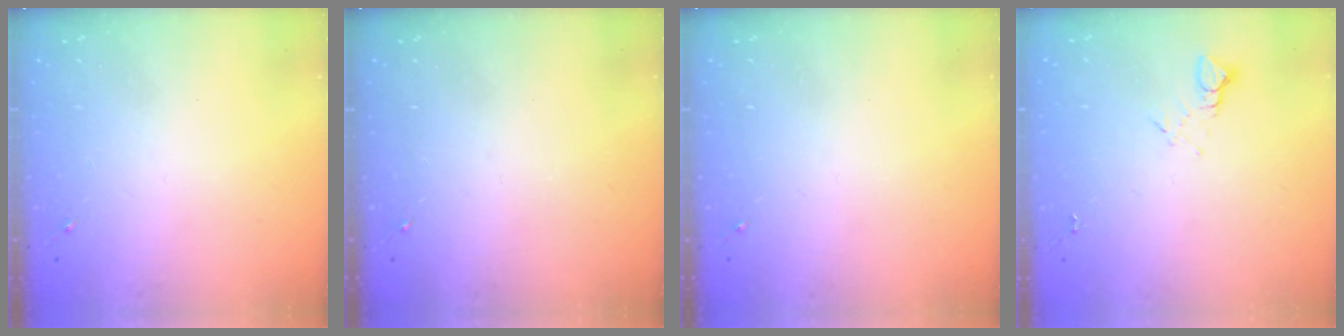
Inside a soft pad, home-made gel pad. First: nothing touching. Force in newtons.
{"total": 0.0}
{"total": 0.0}
{"total": 2.7, "press": 2.7, "slide": 0.2}